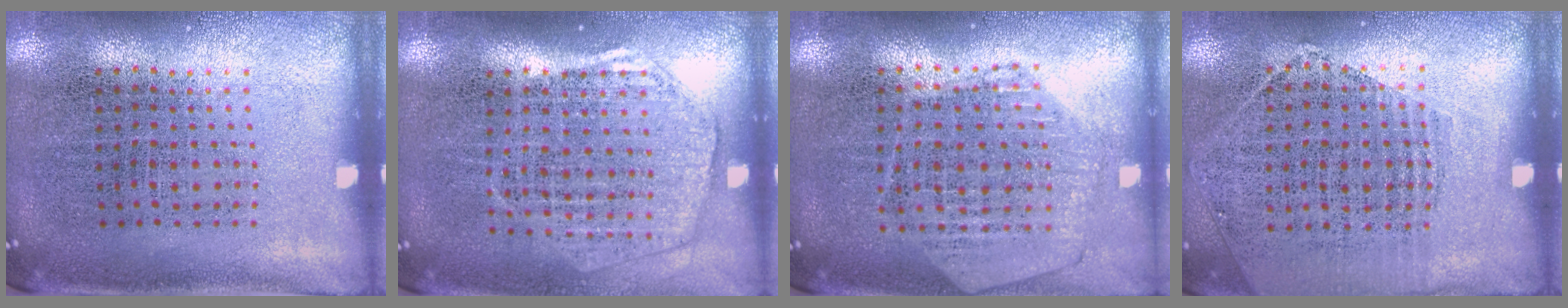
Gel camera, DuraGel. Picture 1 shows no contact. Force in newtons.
{"total": 1.9, "press": 1.7, "slide": 0.8}
{"total": 0.6, "press": 0.6, "slide": 0.1}
{"total": 1.2, "press": 1.0, "slide": 0.6}